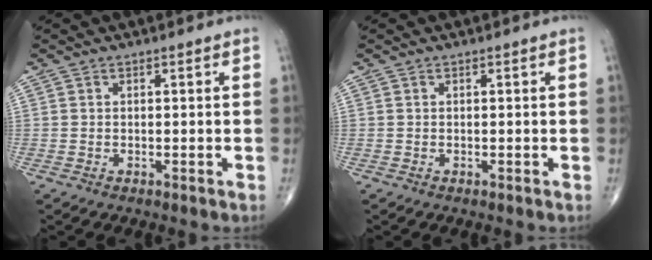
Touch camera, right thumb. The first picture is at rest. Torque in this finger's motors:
{"motor_torque": [-0.02, -0.01, 0.00, 0.01, 0.02]}